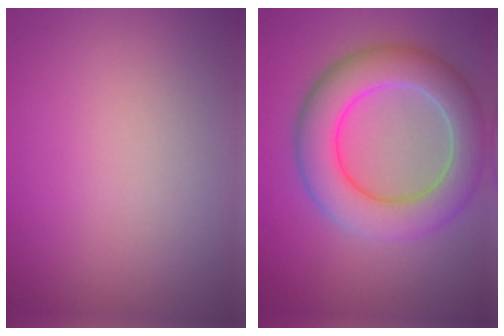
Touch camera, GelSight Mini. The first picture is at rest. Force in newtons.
{"total": 7.6, "press": 7.6, "slide": 0.5}